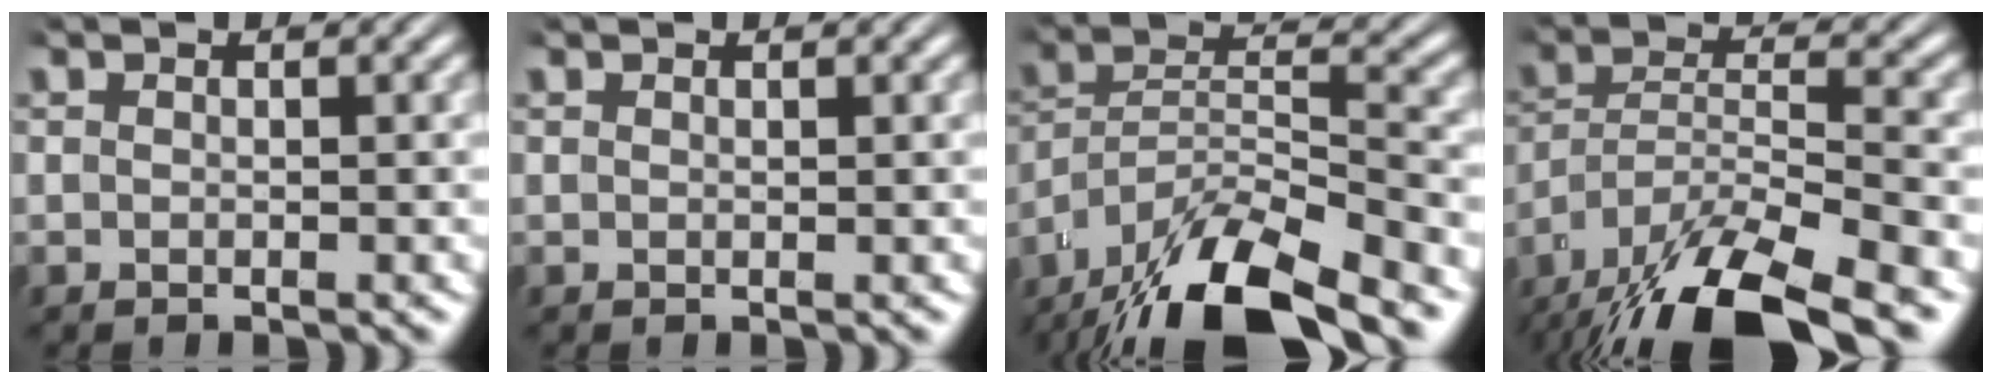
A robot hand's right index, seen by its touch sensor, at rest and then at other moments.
{"total": 0.0}
{"total": 10.7, "force": [-6.0, 5.9, 6.6], "torque": [-0.121, -0.026, -0.089]}
{"total": 8.8, "force": [-4.2, 5.0, 5.9], "torque": [-0.112, -0.013, -0.068]}